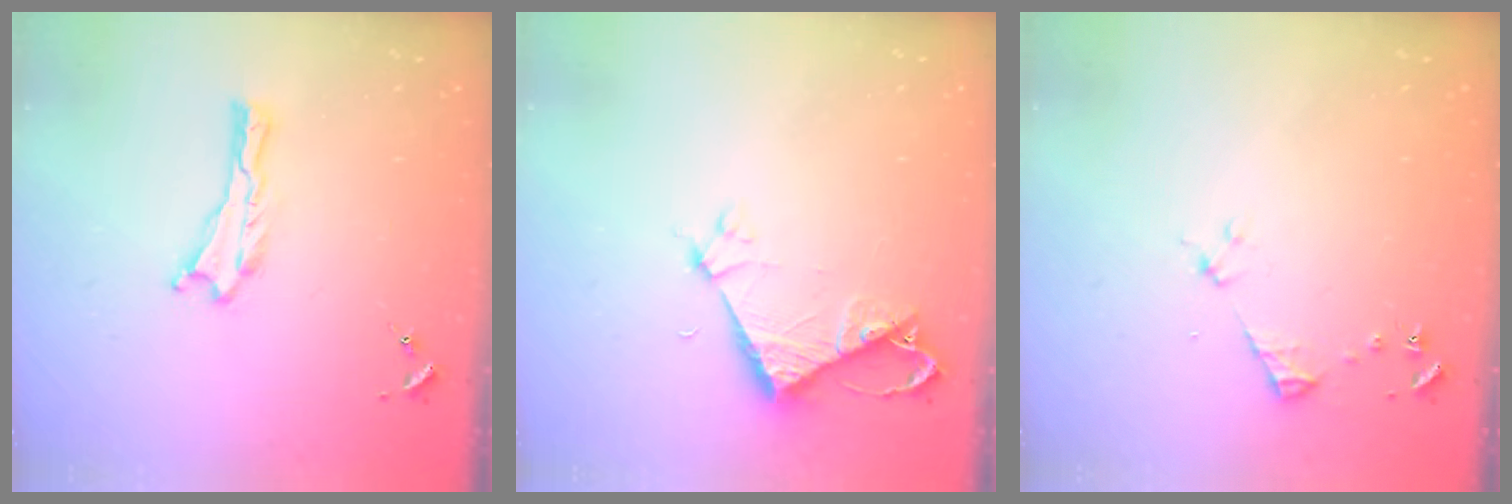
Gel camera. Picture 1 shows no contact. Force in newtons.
{"total": 5.1, "press": 5.1, "slide": 0.4}
{"total": 3.2, "press": 3.2, "slide": 0.4}